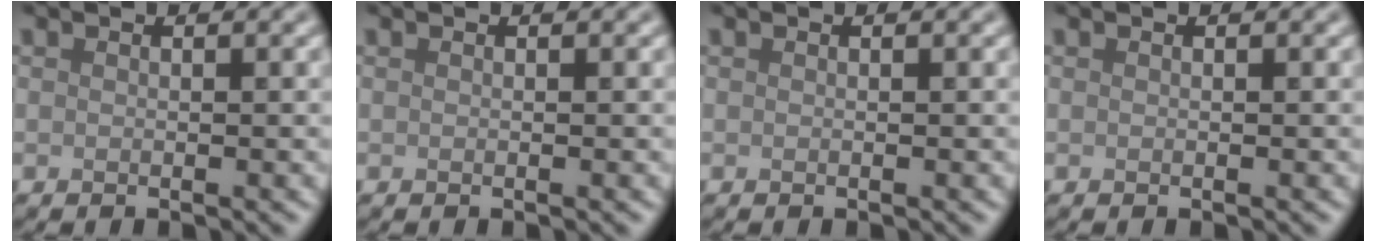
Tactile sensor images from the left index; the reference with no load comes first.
{"total": 0.0}
{"total": 0.0}
{"total": 0.0}